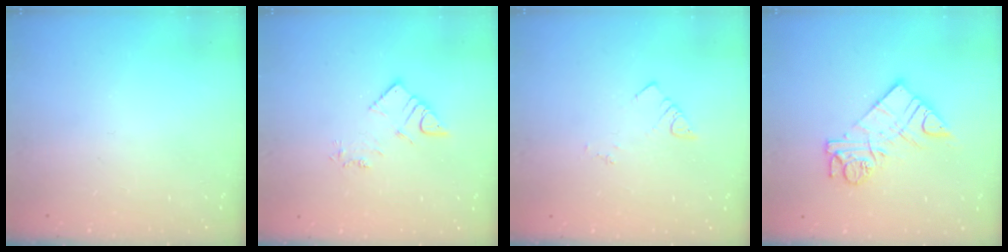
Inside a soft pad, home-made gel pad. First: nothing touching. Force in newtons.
{"total": 6.3, "press": 6.3, "slide": 0.4}
{"total": 2.1, "press": 2.0, "slide": 0.4}
{"total": 12.0, "press": 11.9, "slide": 1.0}